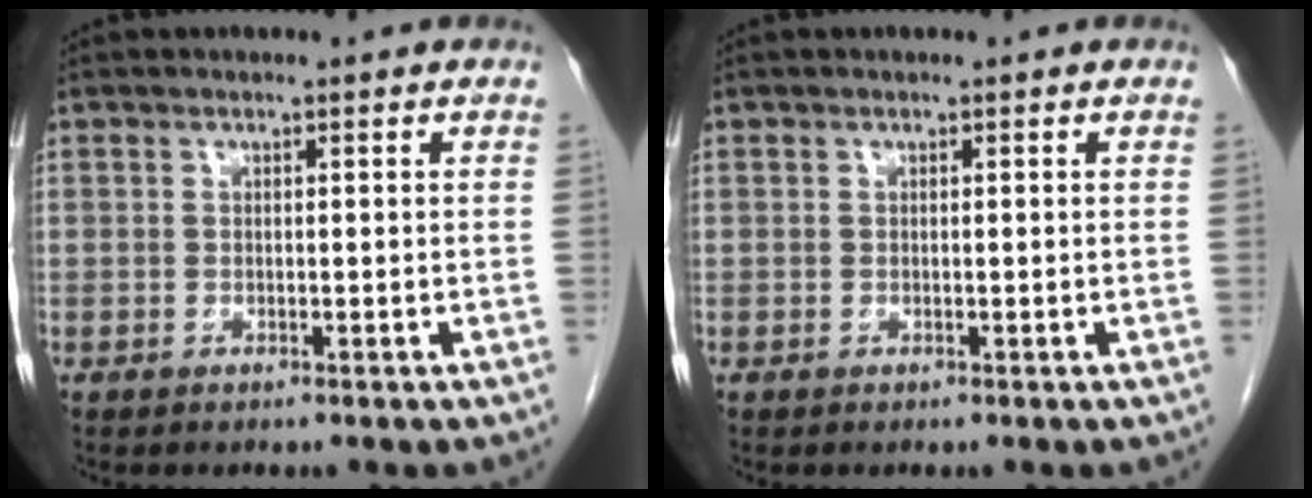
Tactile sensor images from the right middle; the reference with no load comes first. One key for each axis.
{"total": 0.0}